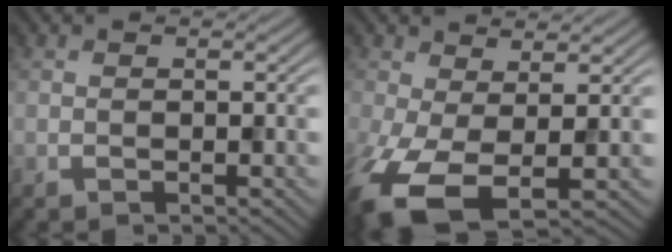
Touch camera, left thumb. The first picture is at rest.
{"total": 7.0, "force": [-1.8, 3.0, 6.1], "torque": [-0.142, -0.020, -0.029]}